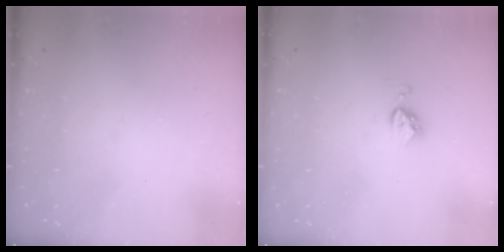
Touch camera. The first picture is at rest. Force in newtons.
{"total": 3.5, "press": 3.5, "slide": 0.5}